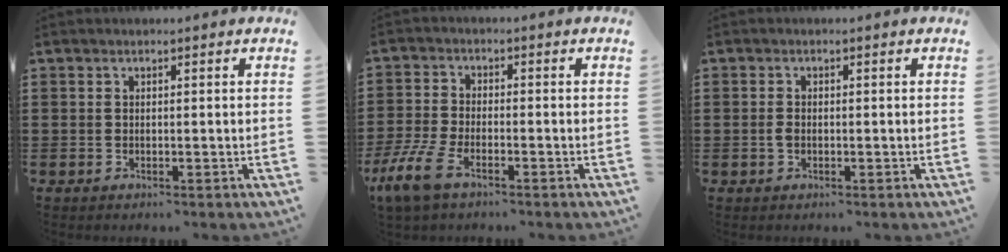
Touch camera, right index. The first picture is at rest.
{"total": 6.1, "force": [-3.9, 1.7, 4.4], "torque": [-0.120, -0.015, -0.080]}
{"total": 1.5, "force": [-0.4, 0.8, 1.1], "torque": [-0.023, 0.002, -0.008]}